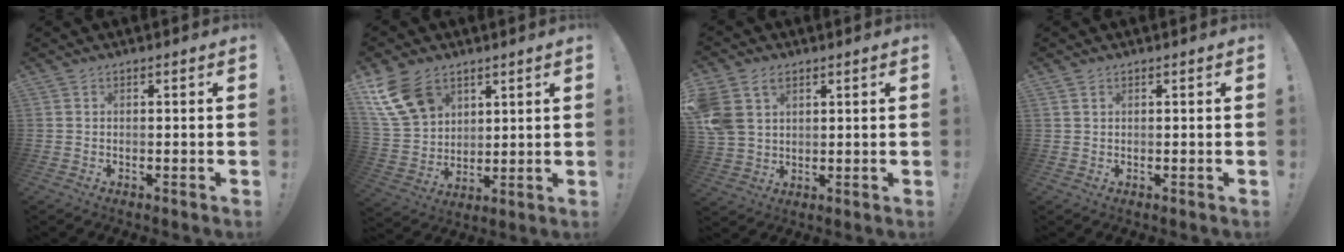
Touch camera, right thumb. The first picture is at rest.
{"total": 14.9, "force": [8.4, 9.9, 7.2], "torque": [-0.150, -0.039, 0.167]}
{"total": 8.8, "force": [4.3, 6.2, 4.4], "torque": [-0.081, -0.010, 0.087]}
{"total": 1.0, "force": [0.6, 0.6, 0.5], "torque": [-0.005, -0.001, 0.011]}